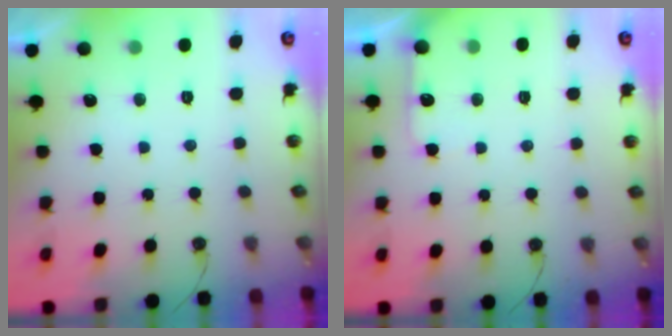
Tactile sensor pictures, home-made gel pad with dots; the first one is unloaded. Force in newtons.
{"total": 4.6, "press": 4.5, "slide": 0.5}